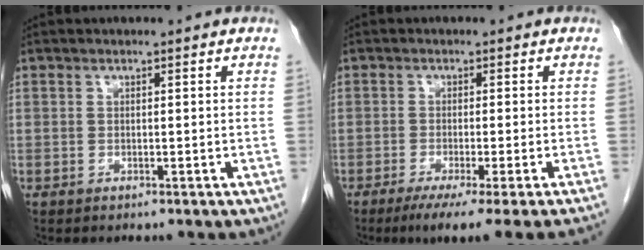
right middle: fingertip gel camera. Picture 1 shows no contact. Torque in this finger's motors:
{"motor_torque": [0.18, -0.16, 0.10, 0.03]}